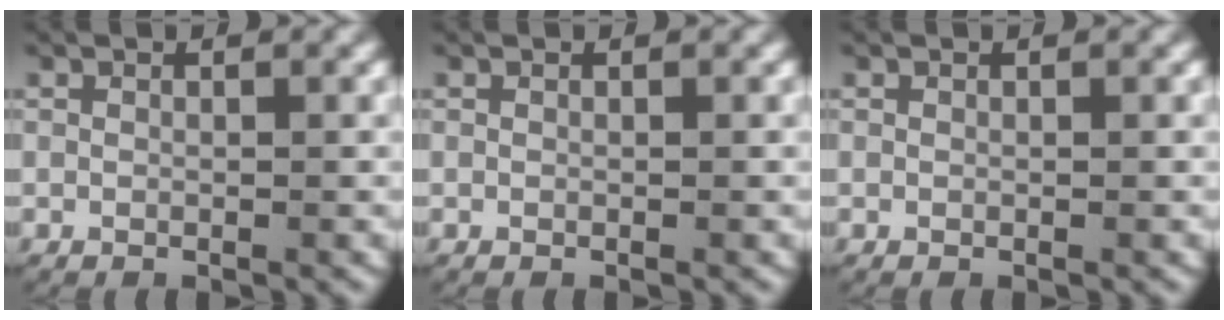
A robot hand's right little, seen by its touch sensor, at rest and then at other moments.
{"total": 0.0}
{"total": 0.0}